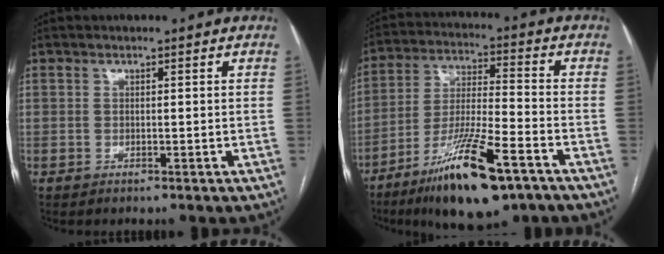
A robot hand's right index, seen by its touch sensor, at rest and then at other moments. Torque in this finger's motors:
{"motor_torque": [1.72, -0.42, 0.67, 0.21]}